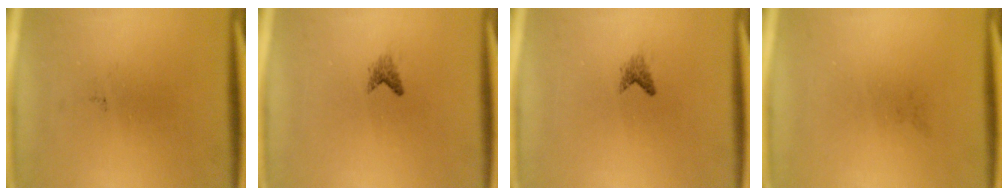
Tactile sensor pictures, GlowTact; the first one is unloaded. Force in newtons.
{"total": 1.0}
{"total": 1.0}
{"total": 0.0}